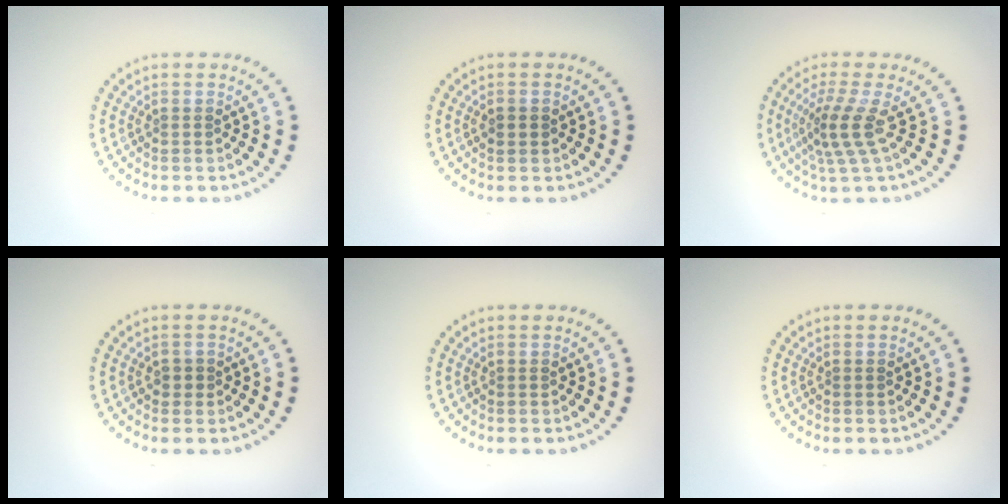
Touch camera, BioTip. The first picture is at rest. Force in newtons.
{"total": 1.2, "press": 1.2, "slide": 0.2}
{"total": 3.4, "press": 2.4, "slide": 2.4}
{"total": 0.9, "press": 0.9, "slide": 0.4}
{"total": 0.0}
{"total": 0.0}